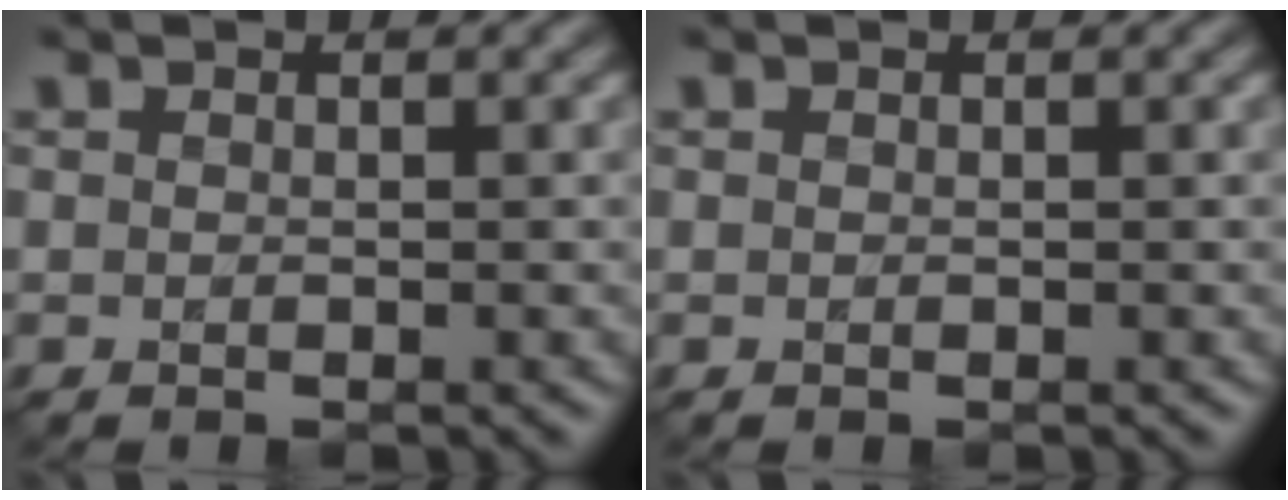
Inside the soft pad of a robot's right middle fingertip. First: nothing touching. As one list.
[{"total": 0.0}]